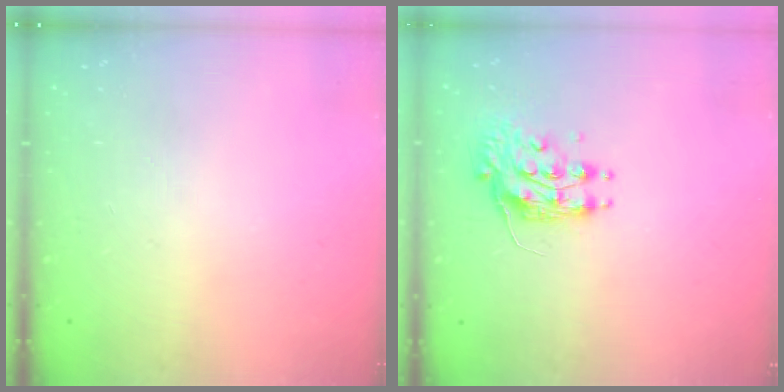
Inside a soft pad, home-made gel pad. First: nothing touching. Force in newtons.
{"total": 8.5, "press": 8.5, "slide": 0.3}